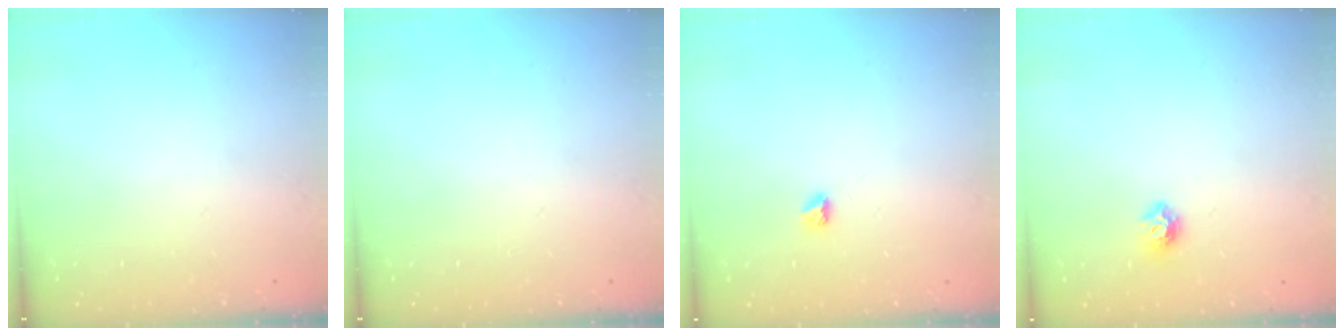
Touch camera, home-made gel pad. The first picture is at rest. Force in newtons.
{"total": 0.0}
{"total": 3.3, "press": 3.3, "slide": 0.4}
{"total": 6.8, "press": 6.8, "slide": 0.7}